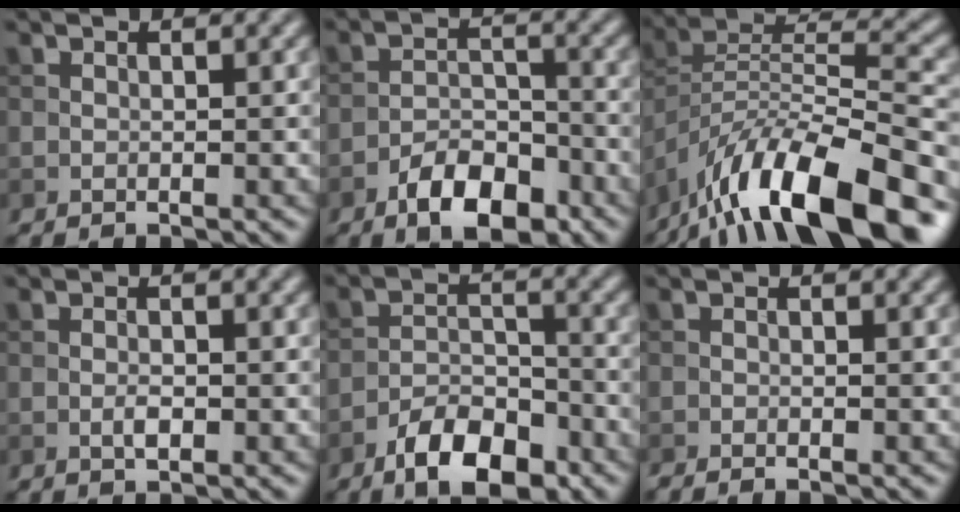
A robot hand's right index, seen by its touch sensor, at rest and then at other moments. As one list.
[{"total": 5.8, "force": [-3.6, 2.7, 3.6], "torque": [-0.054, 0.003, -0.067]}, {"total": 14.0, "force": [-9.9, 4.2, 9.0], "torque": [-0.156, 0.012, -0.181]}, {"total": 1.3, "force": [-0.5, 0.5, 1.1], "torque": [-0.021, 0.000, -0.010]}, {"total": 6.5, "force": [-4.2, 2.8, 4.1], "torque": [-0.063, 0.004, -0.075]}, {"total": 1.1, "force": [-0.9, 0.0, 0.6], "torque": [-0.015, -0.001, -0.018]}]